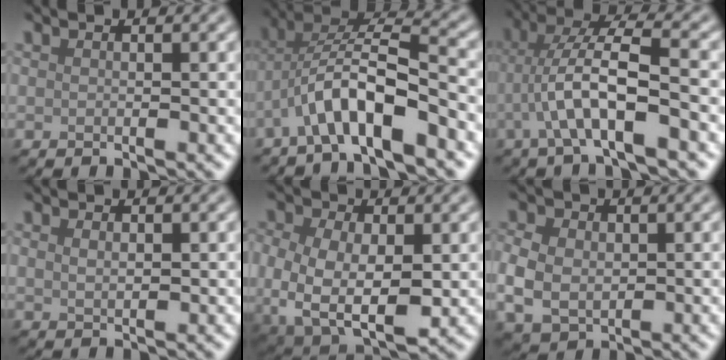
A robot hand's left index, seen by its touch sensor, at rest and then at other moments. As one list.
[{"total": 7.2, "force": [-3.0, 2.0, 6.3], "torque": [-0.112, 0.016, -0.059]}, {"total": 6.7, "force": [-1.9, 1.5, 6.3], "torque": [-0.120, 0.020, -0.041]}, {"total": 1.3, "force": [0.5, 0.7, 1.0], "torque": [-0.020, -0.001, 0.012]}, {"total": 8.3, "force": [-0.6, 5.6, 6.2], "torque": [-0.139, -0.021, 0.005]}, {"total": 4.8, "force": [0.1, 3.8, 2.9], "torque": [-0.065, -0.001, -0.001]}]